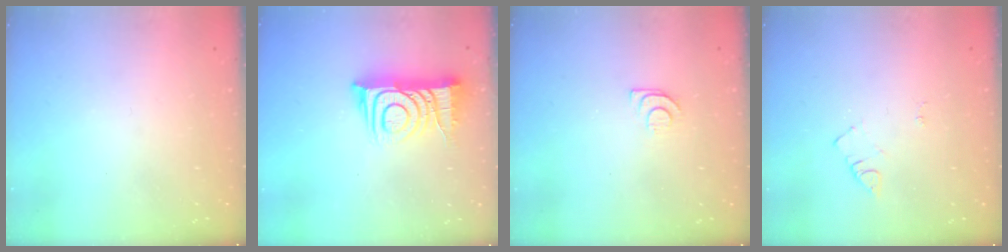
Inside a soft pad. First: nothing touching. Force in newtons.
{"total": 11.8, "press": 11.8, "slide": 1.1}
{"total": 4.9, "press": 4.9, "slide": 0.6}
{"total": 3.6, "press": 3.6, "slide": 0.5}